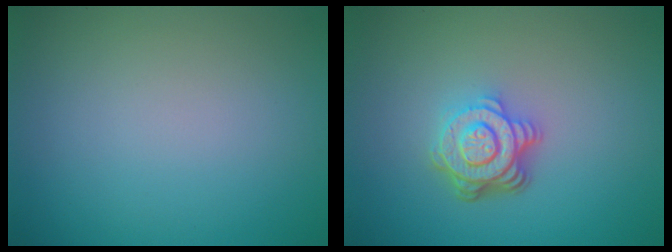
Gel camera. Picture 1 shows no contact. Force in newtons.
{"total": 4.7, "press": 3.4, "slide": 3.3}